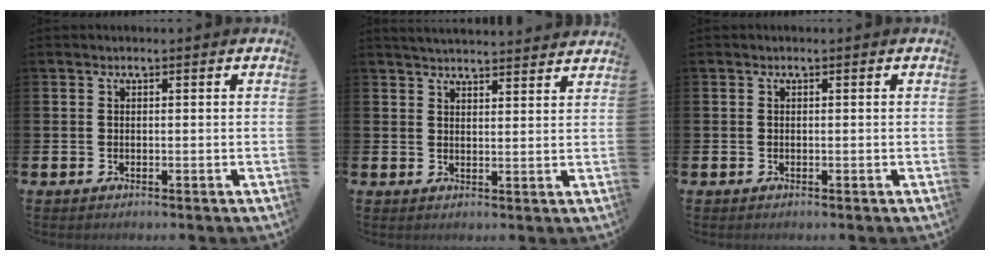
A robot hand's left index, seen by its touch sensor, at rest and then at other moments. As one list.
[{"total": 3.8, "force": [3.8, -0.1, 0.2], "torque": [-0.011, -0.023, 0.069]}, {"total": 0.0}]